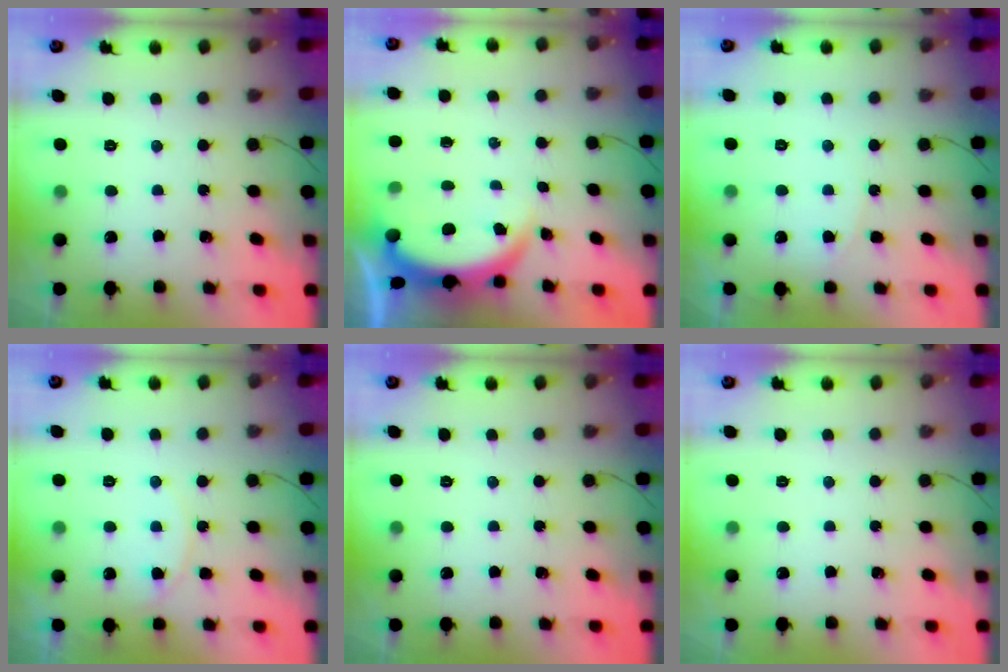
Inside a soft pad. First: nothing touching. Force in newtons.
{"total": 3.9, "press": 3.9, "slide": 0.1}
{"total": 3.8, "press": 3.8, "slide": 0.4}
{"total": 7.1, "press": 7.1, "slide": 0.9}
{"total": 0.0}
{"total": 0.0}